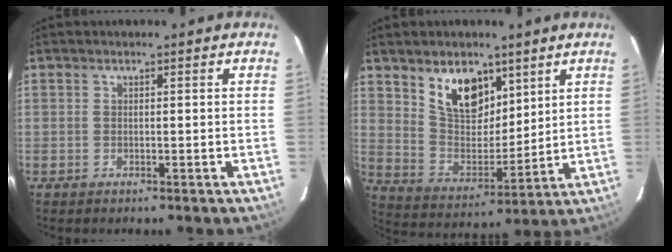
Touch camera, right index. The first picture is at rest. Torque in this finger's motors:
{"motor_torque": [0.89, 0.77, 0.26, 0.07]}